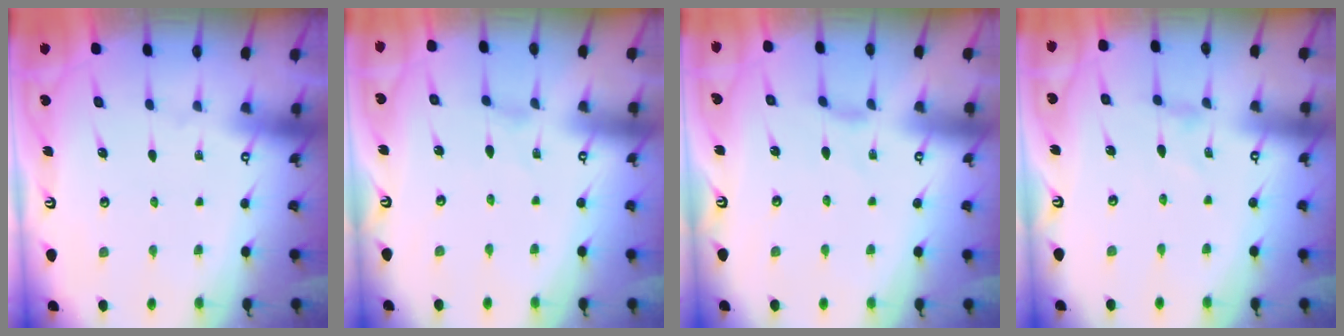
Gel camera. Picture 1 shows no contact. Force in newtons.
{"total": 0.0}
{"total": 0.0}
{"total": 0.0}